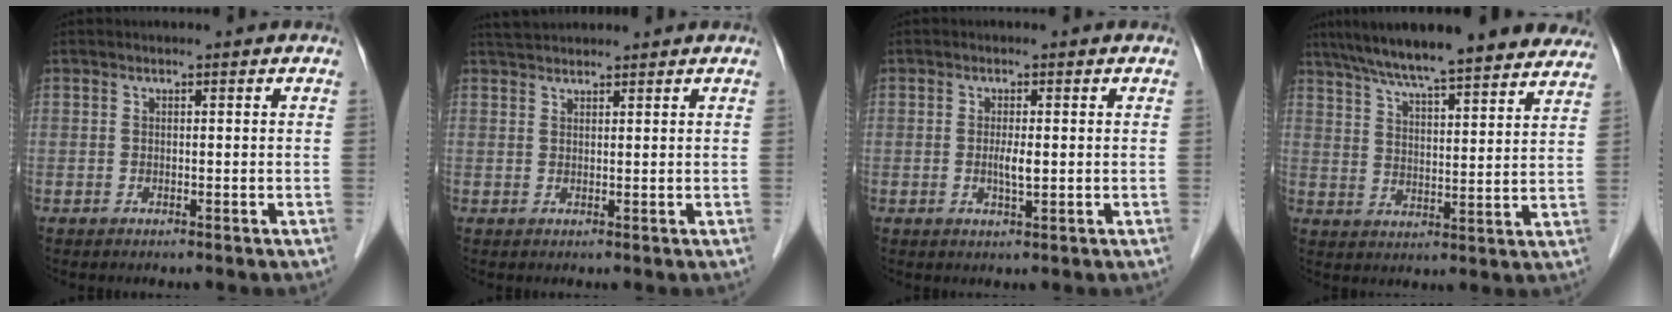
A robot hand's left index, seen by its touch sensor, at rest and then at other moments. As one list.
[{"total": 3.2, "force": [3.1, 0.3, 0.8], "torque": [-0.015, 0.028, 0.057]}, {"total": 2.2, "force": [-0.2, 0.3, 2.2], "torque": [-0.044, -0.002, -0.004]}, {"total": 22.7, "force": [19.4, 2.9, 11.4], "torque": [-0.178, 0.026, 0.261]}]